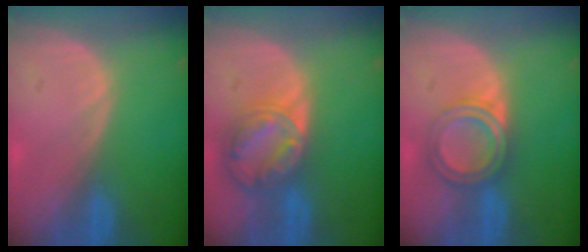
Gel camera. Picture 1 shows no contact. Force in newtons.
{"total": 8.6, "press": 7.3, "slide": 4.5}
{"total": 5.2, "press": 5.2, "slide": 0.1}